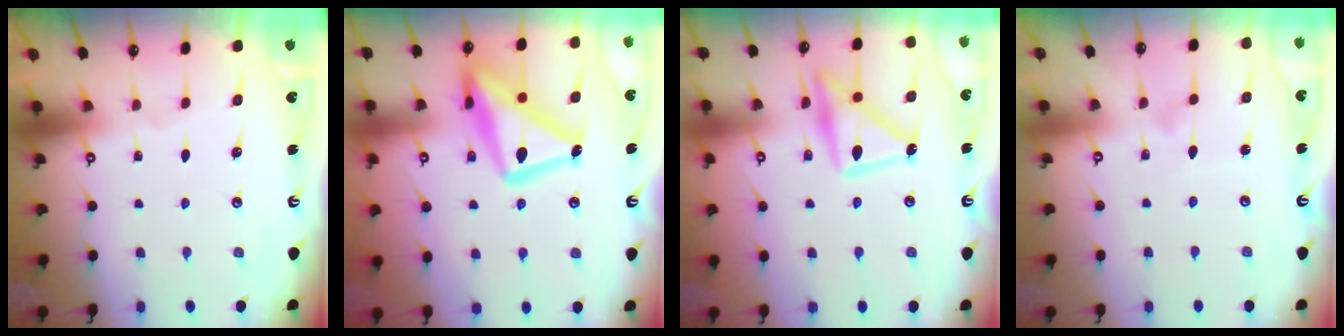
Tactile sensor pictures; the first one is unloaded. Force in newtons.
{"total": 19.2, "press": 19.2, "slide": 1.8}
{"total": 15.2, "press": 15.2, "slide": 0.7}
{"total": 5.8, "press": 5.8, "slide": 0.5}